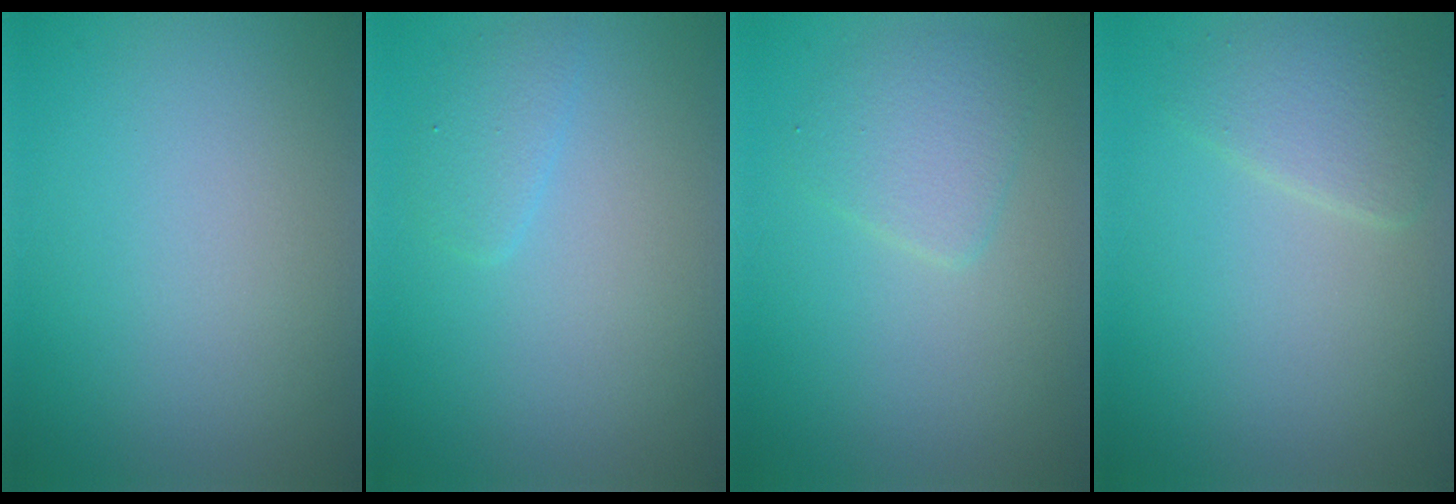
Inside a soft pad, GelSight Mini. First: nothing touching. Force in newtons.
{"total": 1.4, "press": 1.4, "slide": 0.1}
{"total": 2.4, "press": 2.4, "slide": 0.1}
{"total": 2.4, "press": 2.4, "slide": 0.0}